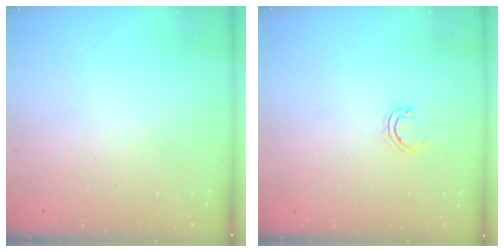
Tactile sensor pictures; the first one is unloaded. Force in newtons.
{"total": 4.1, "press": 4.0, "slide": 1.0}